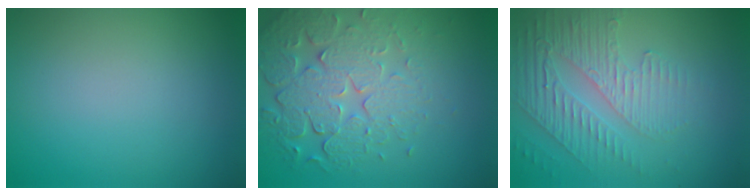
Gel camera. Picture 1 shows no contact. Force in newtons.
{"total": 6.9, "press": 5.2, "slide": 4.6}
{"total": 5.3, "press": 3.3, "slide": 4.2}